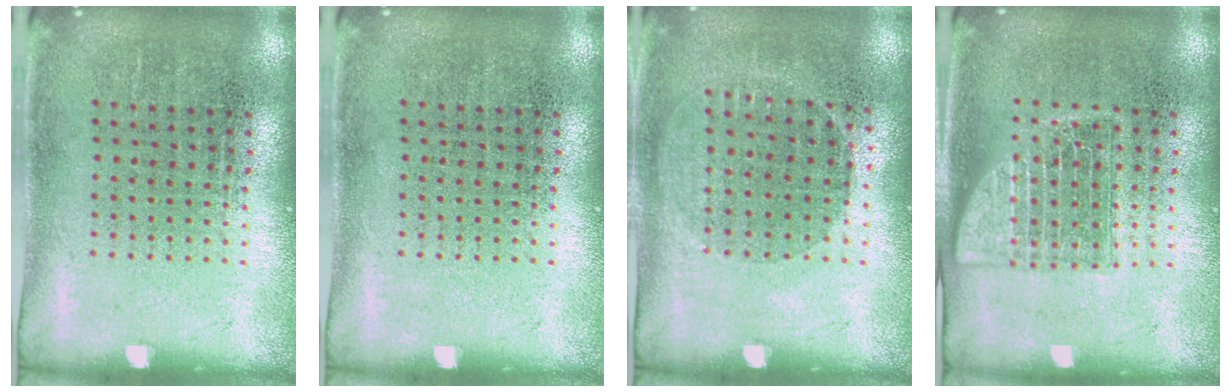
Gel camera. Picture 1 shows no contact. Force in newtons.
{"total": 0.0}
{"total": 1.0, "press": 0.8, "slide": 0.5}
{"total": 2.4, "press": 2.4, "slide": 0.4}